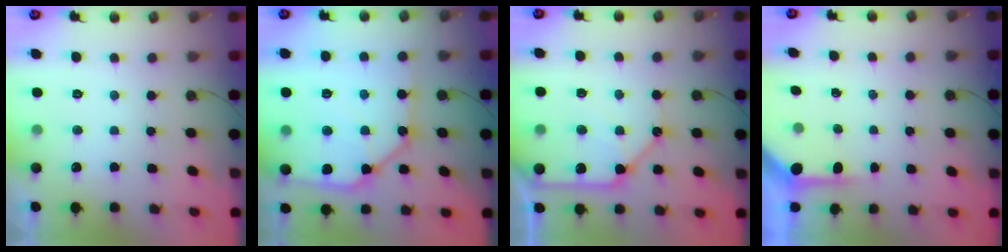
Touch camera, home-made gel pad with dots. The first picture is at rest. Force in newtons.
{"total": 14.2, "press": 14.1, "slide": 1.6}
{"total": 13.8, "press": 13.7, "slide": 1.8}
{"total": 3.8, "press": 3.8, "slide": 0.3}